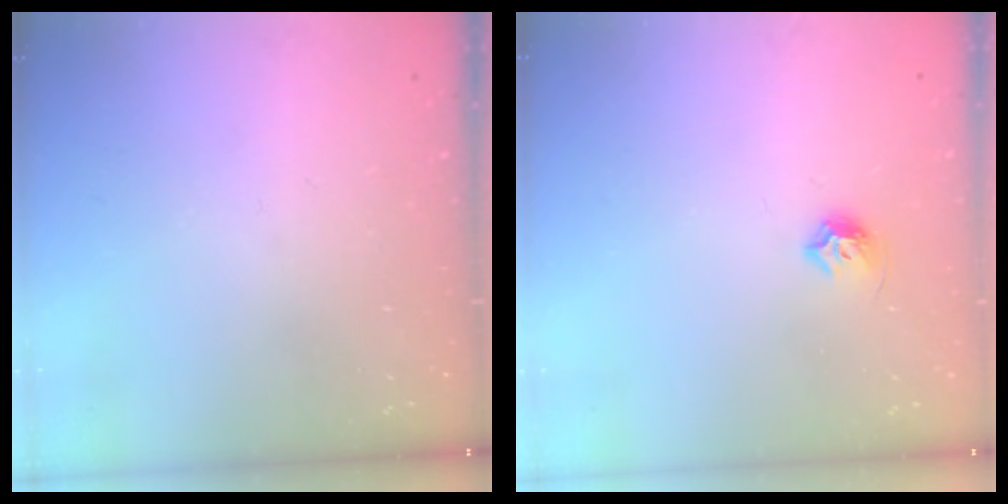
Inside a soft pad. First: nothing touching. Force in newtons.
{"total": 6.0, "press": 5.9, "slide": 1.1}